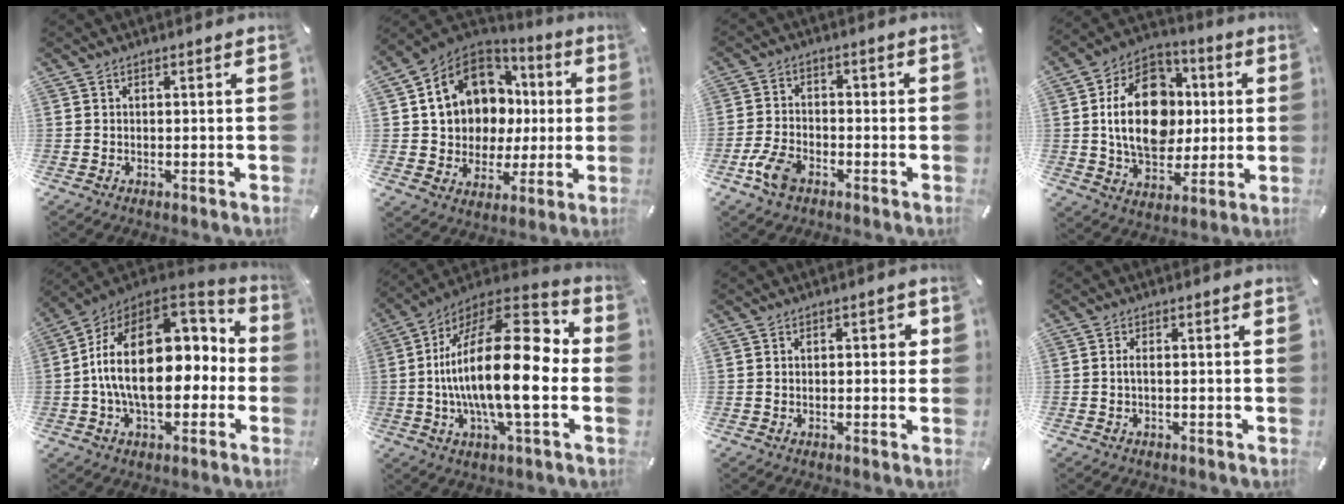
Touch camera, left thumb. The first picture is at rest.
{"total": 14.5, "force": [4.3, 12.3, 6.4], "torque": [-0.129, -0.027, 0.094]}
{"total": 7.4, "force": [-4.0, 4.6, 4.3], "torque": [-0.094, 0.016, -0.075]}
{"total": 18.9, "force": [0.8, 14.2, 12.5], "torque": [-0.223, 0.008, 0.015]}
{"total": 23.7, "force": [1.6, 14.6, 18.6], "torque": [-0.316, 0.000, 0.033]}
{"total": 25.0, "force": [-1.3, 9.5, 23.1], "torque": [-0.432, -0.009, -0.025]}
{"total": 2.1, "force": [0.1, 1.1, 1.7], "torque": [-0.019, 0.002, -0.006]}
{"total": 1.5, "force": [-0.2, 0.4, 1.5], "torque": [-0.028, 0.000, -0.005]}